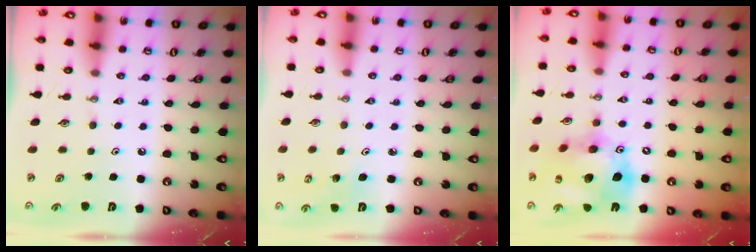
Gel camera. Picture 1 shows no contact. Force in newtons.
{"total": 2.9, "press": 2.8, "slide": 0.3}
{"total": 20.4, "press": 20.2, "slide": 3.3}